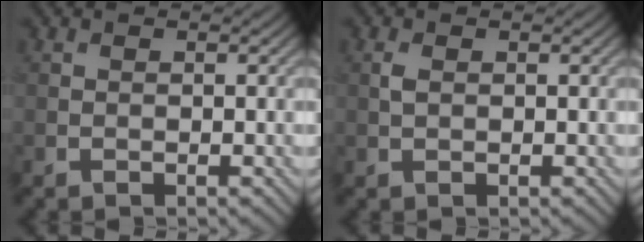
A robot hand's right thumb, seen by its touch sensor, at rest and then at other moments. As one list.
[{"total": 1.0, "force": [0.2, 0.6, 0.8], "torque": [-0.023, 0.003, 0.004]}]